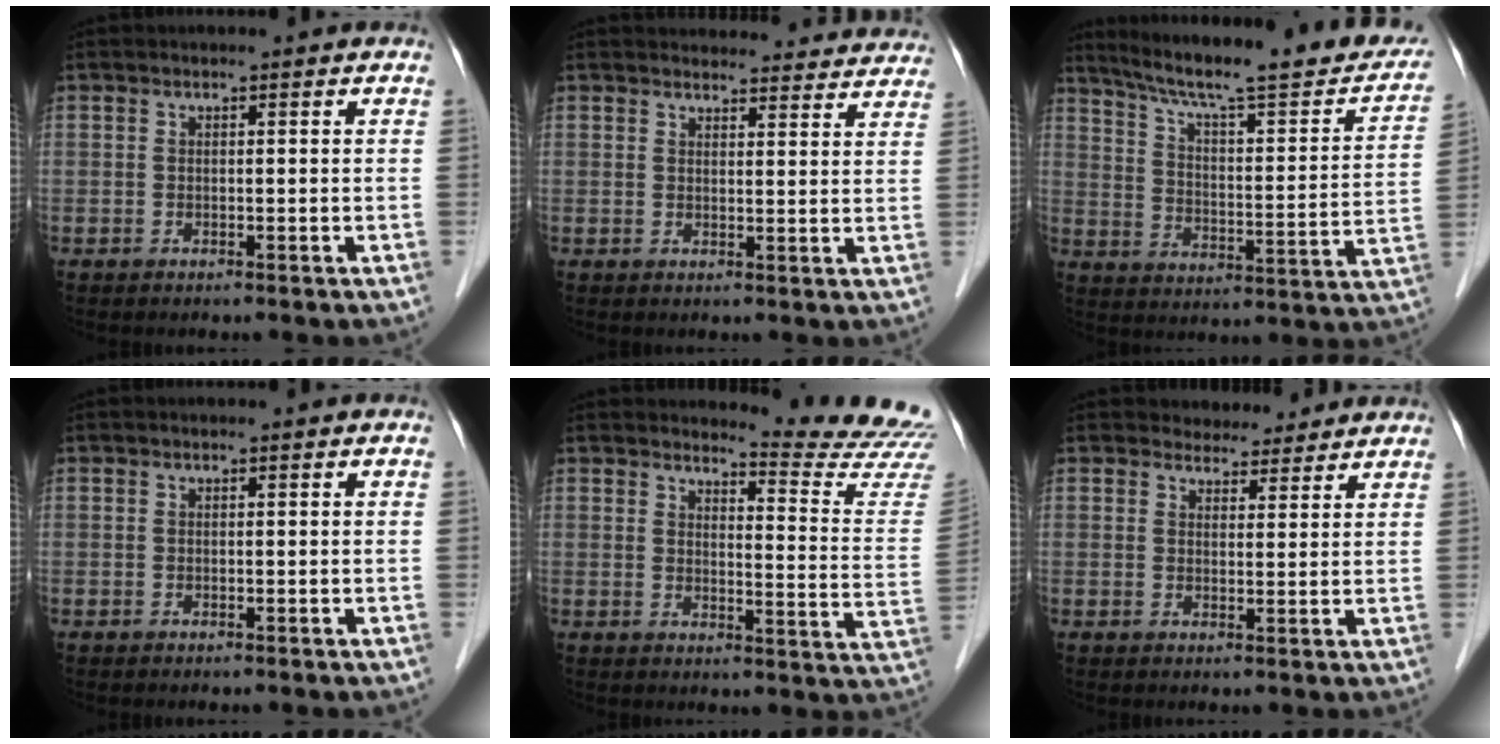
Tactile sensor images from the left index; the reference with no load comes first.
{"total": 18.7, "force": [18.0, 4.0, 3.2], "torque": [-0.020, -0.010, 0.199]}
{"total": 25.2, "force": [21.0, 3.3, 13.6], "torque": [-0.207, -0.016, 0.284]}
{"total": 0.0}
{"total": 13.3, "force": [13.2, -1.5, 0.8], "torque": [-0.006, -0.136, 0.136]}
{"total": 4.7, "force": [4.4, 1.6, 0.3], "torque": [-0.001, 0.007, 0.056]}